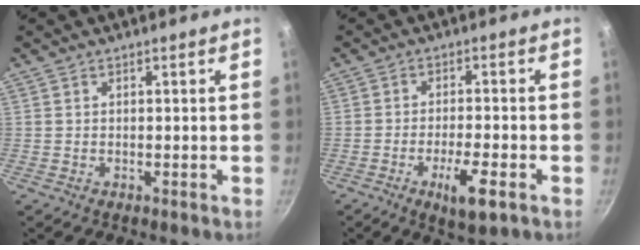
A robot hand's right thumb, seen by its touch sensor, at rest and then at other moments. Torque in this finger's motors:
{"motor_torque": [0.87, 1.05, 0.54, 0.13, 0.19]}